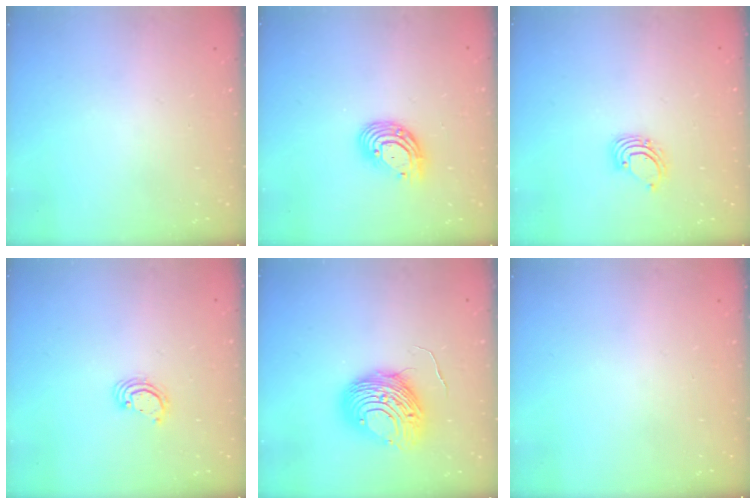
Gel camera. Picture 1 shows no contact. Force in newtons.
{"total": 10.3, "press": 10.3, "slide": 1.0}
{"total": 3.1, "press": 3.1, "slide": 0.2}
{"total": 2.2, "press": 2.2, "slide": 0.2}
{"total": 11.8, "press": 11.7, "slide": 1.2}
{"total": 0.0}